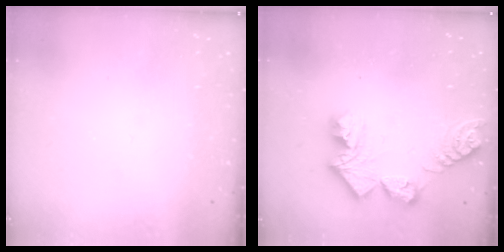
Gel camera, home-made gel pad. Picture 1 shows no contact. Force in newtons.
{"total": 14.4, "press": 14.3, "slide": 1.6}